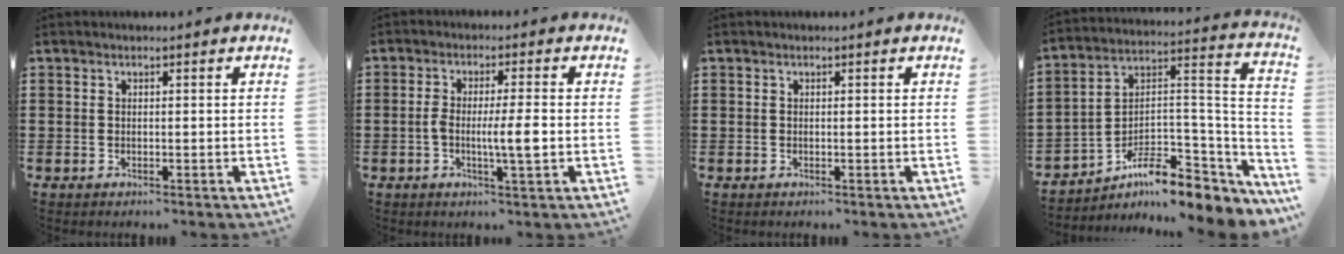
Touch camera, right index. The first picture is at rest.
{"total": 5.6, "force": [-0.8, 0.6, 5.5], "torque": [-0.105, -0.004, -0.022]}
{"total": 0.0}
{"total": 8.4, "force": [-5.7, 3.4, 5.1], "torque": [-0.091, -0.002, -0.106]}